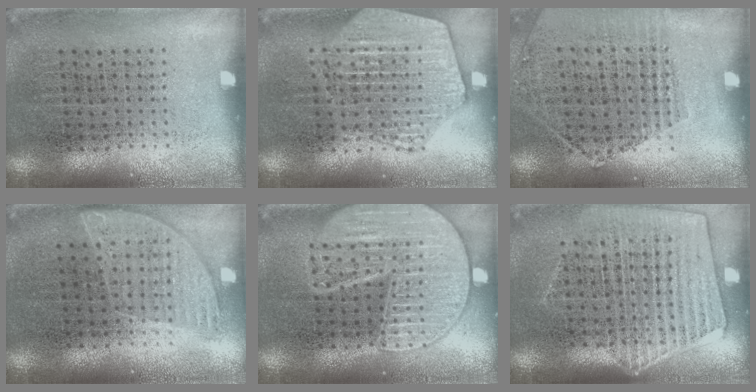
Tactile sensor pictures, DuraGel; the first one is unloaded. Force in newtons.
{"total": 2.0, "press": 2.0, "slide": 0.2}
{"total": 1.1, "press": 1.1, "slide": 0.4}
{"total": 0.8, "press": 0.8, "slide": 0.3}
{"total": 3.4, "press": 3.4, "slide": 0.3}
{"total": 1.7, "press": 1.6, "slide": 0.7}